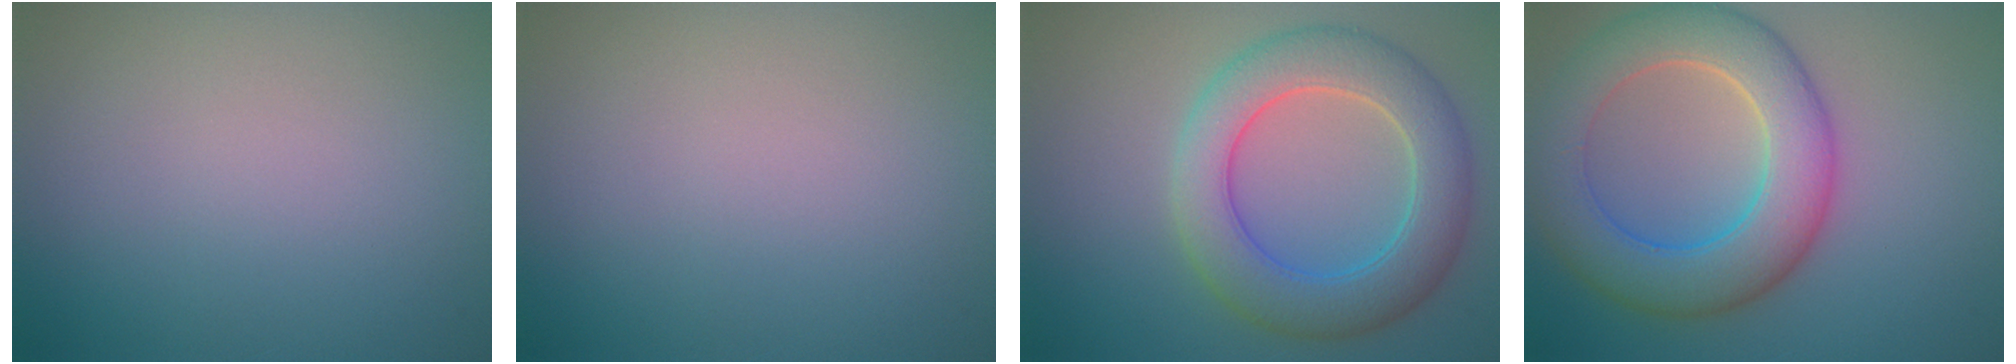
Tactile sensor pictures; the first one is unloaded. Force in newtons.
{"total": 0.0}
{"total": 7.0, "press": 7.0, "slide": 0.6}
{"total": 8.1, "press": 8.1, "slide": 0.7}